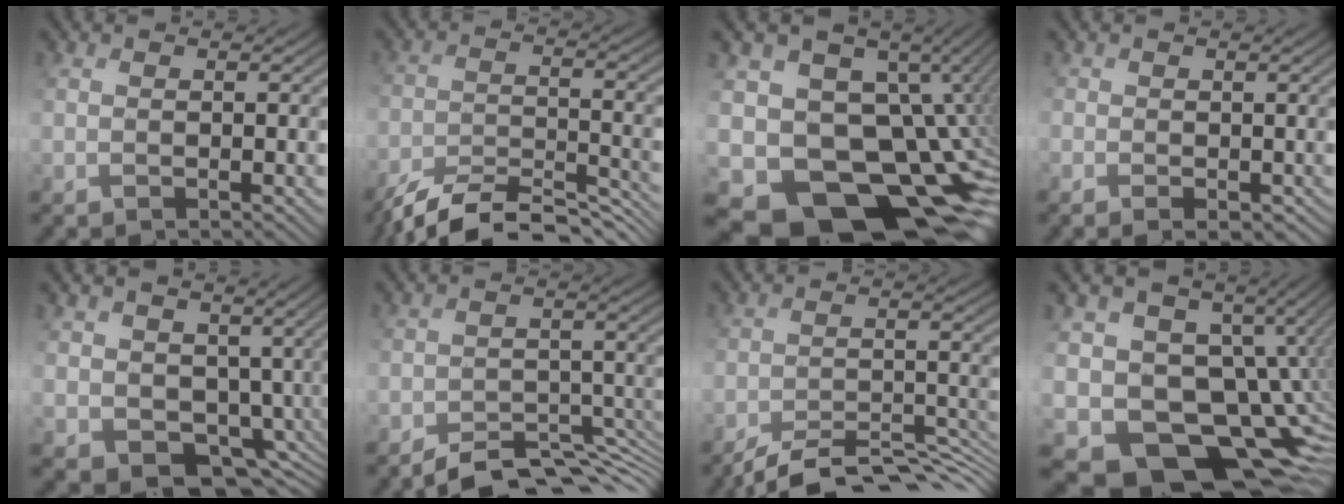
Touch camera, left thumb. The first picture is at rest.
{"total": 10.5, "force": [-9.7, 1.9, 3.5], "torque": [-0.052, -0.008, -0.159]}
{"total": 20.1, "force": [-9.0, 13.5, 11.8], "torque": [-0.186, -0.004, -0.120]}
{"total": 1.1, "force": [-0.4, 0.9, 0.6], "torque": [-0.011, -0.006, -0.007]}
{"total": 8.2, "force": [0.0, 6.9, 4.5], "torque": [-0.113, -0.030, 0.002]}
{"total": 6.6, "force": [-6.2, 1.7, 1.5], "torque": [-0.009, -0.012, -0.107]}
{"total": 8.2, "force": [-7.7, 1.3, 2.6], "torque": [-0.037, -0.006, -0.128]}
{"total": 17.0, "force": [-6.0, 12.4, 10.0], "torque": [-0.173, -0.028, -0.075]}